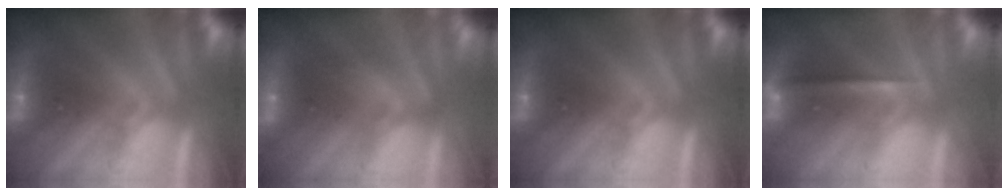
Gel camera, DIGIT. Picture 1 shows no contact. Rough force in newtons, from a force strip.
{"total": 2.5}
{"total": 0.0}
{"total": 1.3}